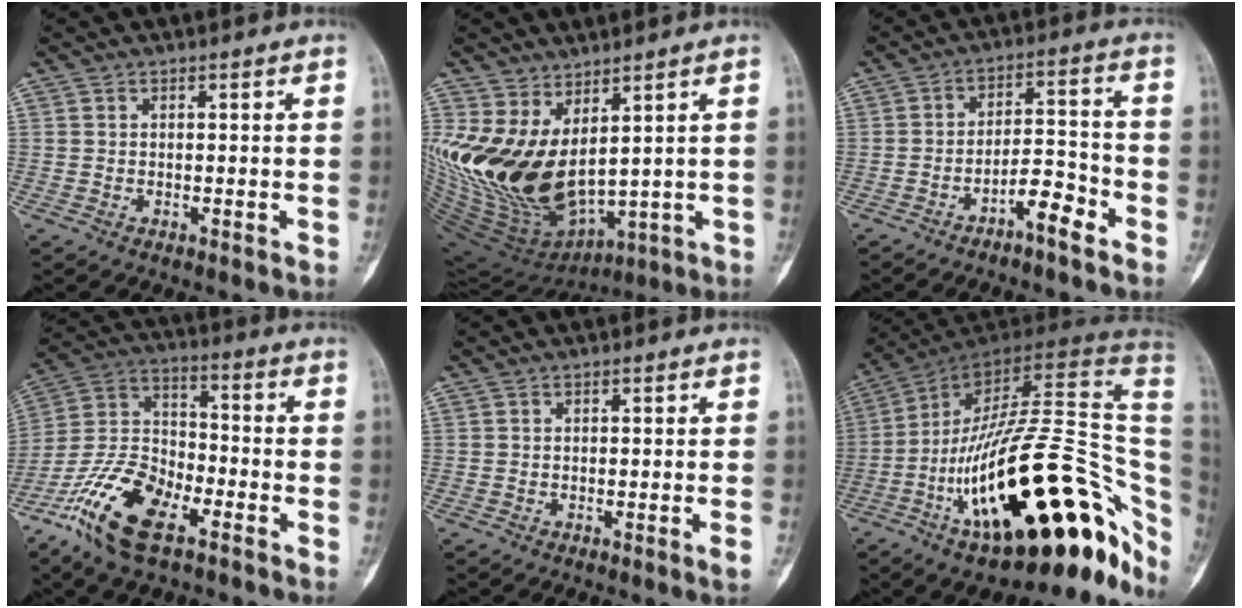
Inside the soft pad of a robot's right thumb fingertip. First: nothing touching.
{"total": 19.6, "force": [4.3, 10.9, 15.7], "torque": [-0.309, -0.050, 0.112]}
{"total": 6.5, "force": [-4.1, 1.9, 4.7], "torque": [-0.069, 0.046, -0.069]}
{"total": 16.5, "force": [-9.4, 7.3, 11.4], "torque": [-0.220, 0.047, -0.188]}
{"total": 1.6, "force": [-0.7, -0.2, 1.4], "torque": [-0.024, 0.000, -0.012]}
{"total": 37.5, "force": [-11.5, 14.5, 32.6], "torque": [-0.397, 0.069, -0.179]}